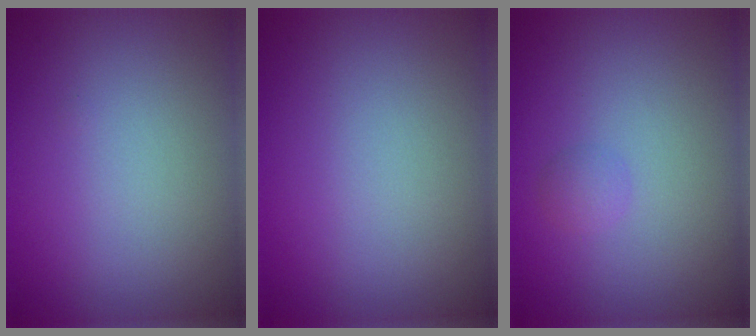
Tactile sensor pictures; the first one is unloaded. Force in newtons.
{"total": 0.0}
{"total": 0.9, "press": 0.8, "slide": 0.1}